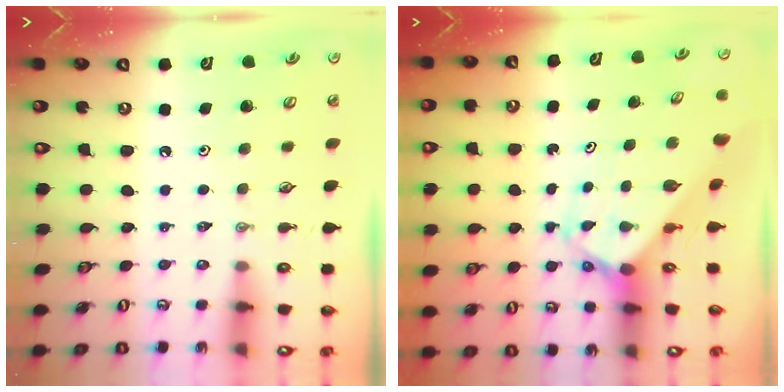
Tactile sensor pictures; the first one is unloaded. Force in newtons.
{"total": 2.8, "press": 2.8, "slide": 0.3}